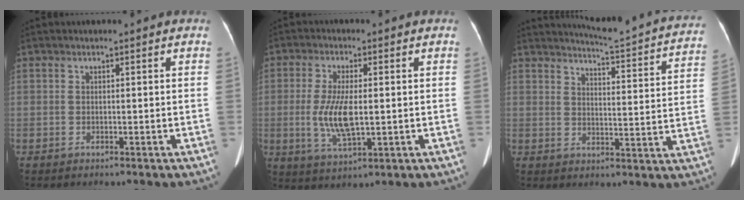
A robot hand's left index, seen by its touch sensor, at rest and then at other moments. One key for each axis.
{"total": 7.4, "fx": -0.4, "fy": 2.2, "fz": 7.1, "tx": -0.153, "ty": -0.008, "tz": -0.003}
{"total": 18.7, "fx": 17.8, "fy": 0.5, "fz": 5.9, "tx": -0.084, "ty": -0.071, "tz": 0.202}